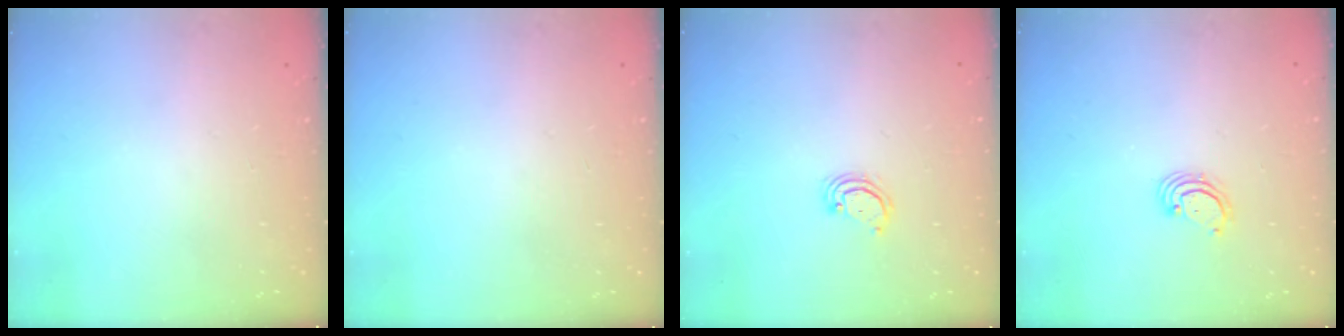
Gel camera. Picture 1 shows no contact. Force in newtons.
{"total": 0.0}
{"total": 2.8, "press": 2.8, "slide": 0.2}
{"total": 2.7, "press": 2.7, "slide": 0.3}